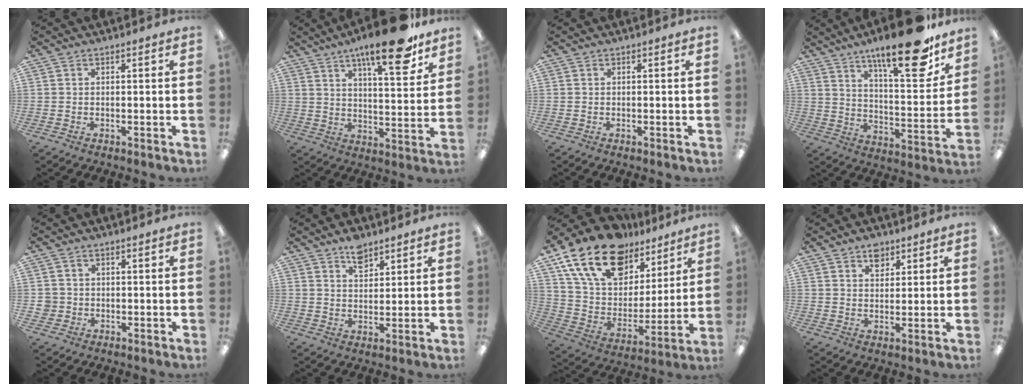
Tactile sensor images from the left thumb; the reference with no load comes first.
{"total": 17.0, "force": [11.7, 4.3, 11.6], "torque": [-0.162, -0.070, 0.180]}
{"total": 0.0}
{"total": 22.2, "force": [15.8, 5.9, 14.4], "torque": [-0.211, -0.105, 0.253]}
{"total": 2.5, "force": [-0.1, 2.5, 0.3], "torque": [-0.008, 0.005, -0.004]}
{"total": 5.8, "force": [4.3, 3.0, 2.5], "torque": [-0.029, -0.022, 0.073]}
{"total": 21.2, "force": [14.4, 11.9, 10.1], "torque": [-0.188, -0.076, 0.264]}
{"total": 4.5, "force": [3.1, 2.8, 1.7], "torque": [-0.008, -0.014, 0.052]}